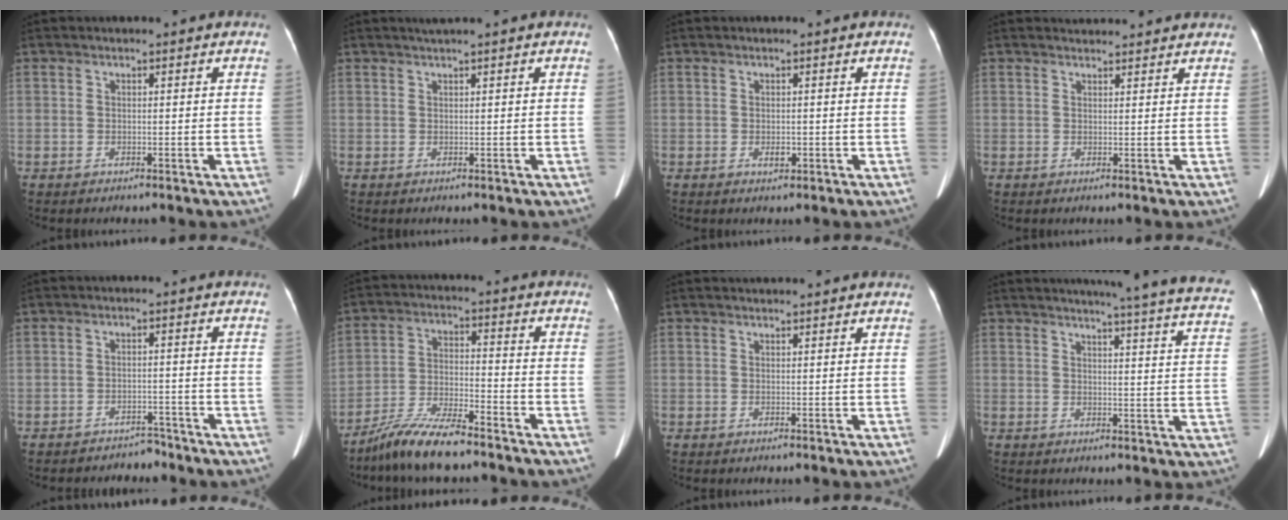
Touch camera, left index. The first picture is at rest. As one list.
[{"total": 1.1, "force": [0.8, -0.3, 0.7], "torque": [-0.016, 0.005, 0.021]}, {"total": 1.1, "force": [-0.5, 0.6, 0.8], "torque": [-0.016, -0.003, -0.004]}, {"total": 4.6, "force": [4.5, 0.8, 0.7], "torque": [-0.012, 0.023, 0.050]}, {"total": 3.9, "force": [-3.7, 1.2, -0.4], "torque": [0.006, -0.001, -0.053]}, {"total": 9.1, "force": [-7.8, 0.9, 4.5], "torque": [-0.095, -0.015, -0.142]}, {"total": 4.1, "force": [4.0, 0.1, 1.1], "torque": [-0.015, 0.027, 0.045]}, {"total": 22.3, "force": [20.3, -0.5, 9.3], "torque": [-0.121, -0.077, 0.219]}]